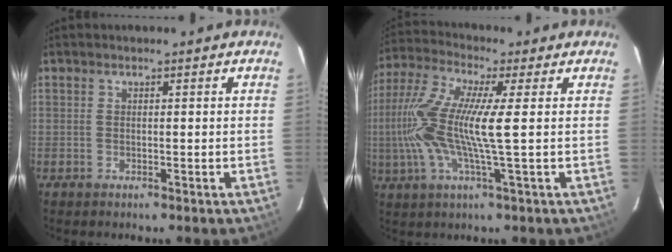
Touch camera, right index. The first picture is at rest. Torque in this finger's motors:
{"motor_torque": [0.44, 0.05, 0.43, 0.21]}